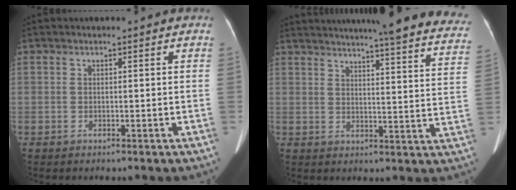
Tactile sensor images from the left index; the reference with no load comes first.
{"total": 32.3, "force": [29.1, 3.0, 13.7], "torque": [-0.182, -0.071, 0.337]}